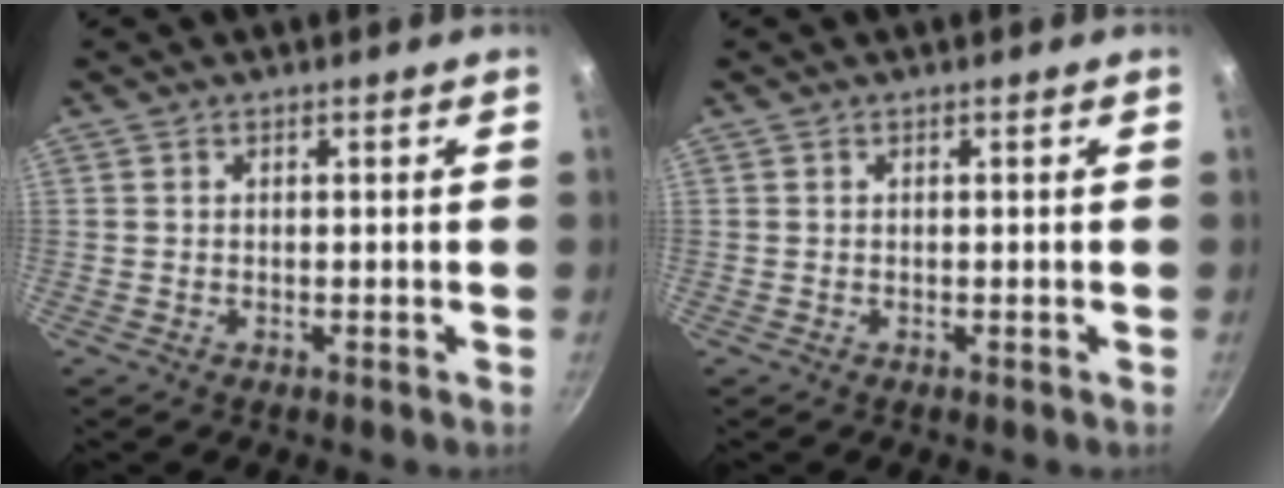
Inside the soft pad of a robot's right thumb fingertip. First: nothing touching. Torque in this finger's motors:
{"motor_torque": [0.00, 0.00, 0.07, 0.07, 0.00]}